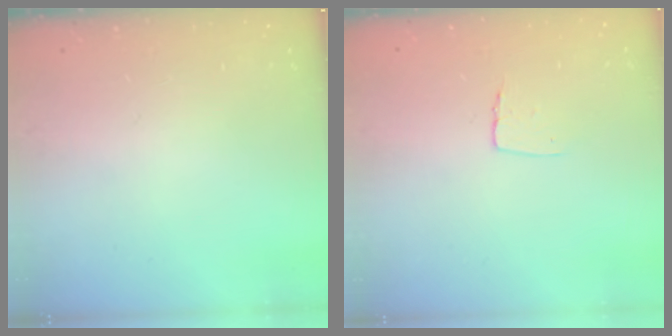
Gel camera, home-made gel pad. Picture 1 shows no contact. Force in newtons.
{"total": 5.0, "press": 5.0, "slide": 0.3}